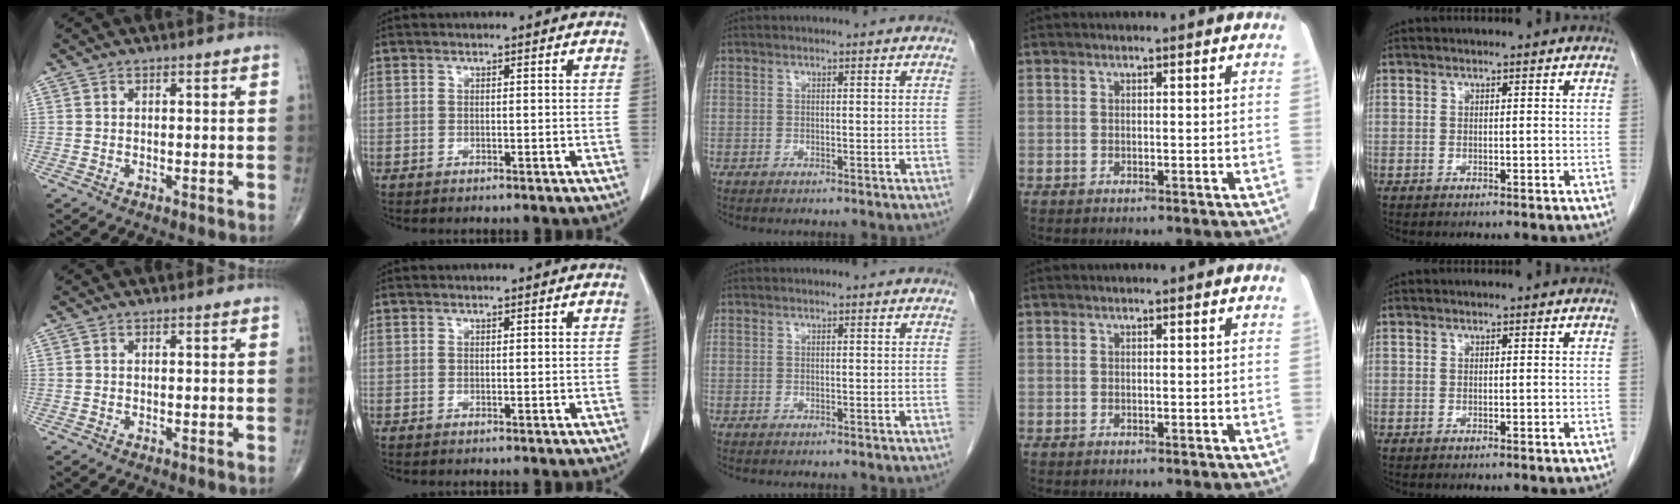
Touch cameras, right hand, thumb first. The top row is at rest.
{}